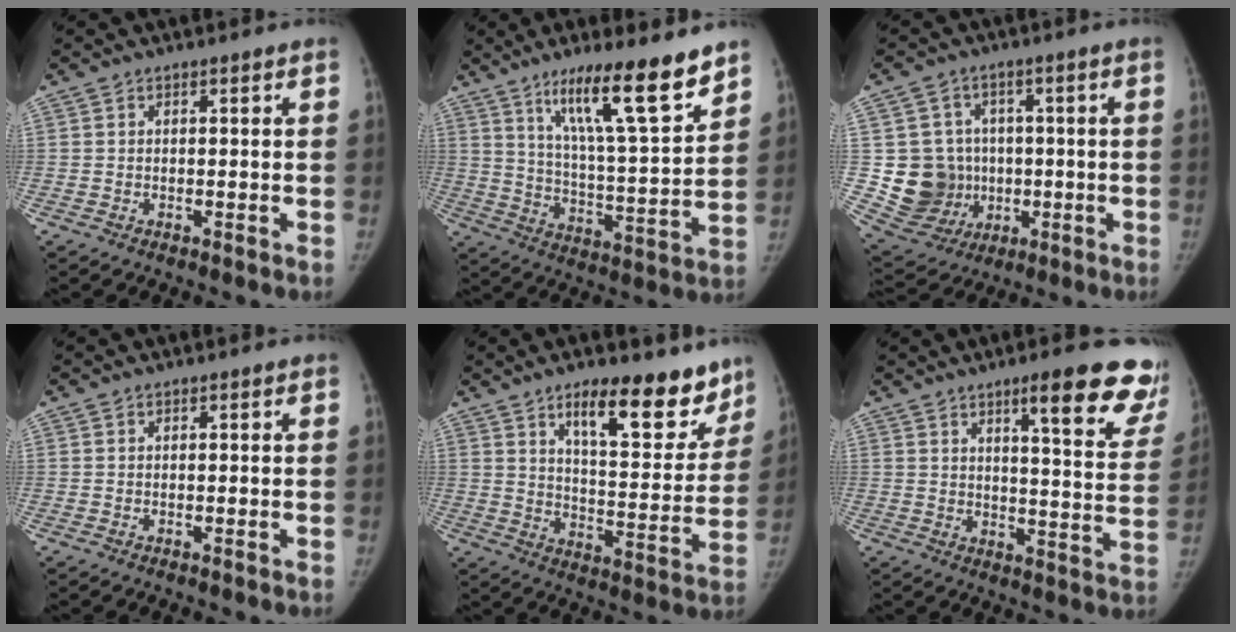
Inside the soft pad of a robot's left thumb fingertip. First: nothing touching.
{"total": 17.3, "force": [11.7, 2.5, 12.5], "torque": [-0.182, -0.074, 0.199]}
{"total": 12.4, "force": [-0.2, 11.8, 4.0], "torque": [-0.044, 0.007, 0.021]}
{"total": 0.0}
{"total": 17.5, "force": [11.9, 6.6, 11.0], "torque": [-0.091, -0.079, 0.178]}
{"total": 17.4, "force": [11.2, 3.6, 12.9], "torque": [-0.125, -0.055, 0.139]}